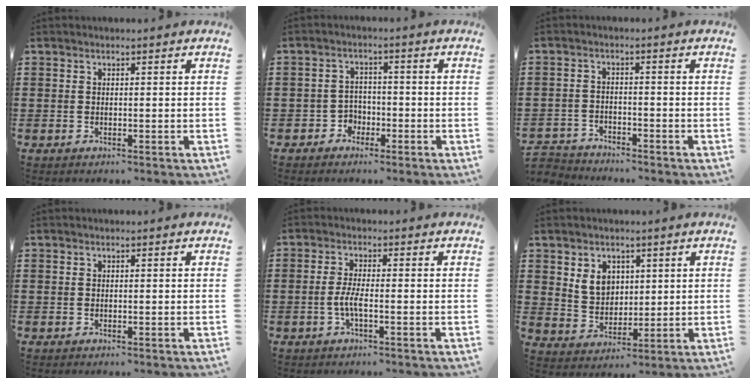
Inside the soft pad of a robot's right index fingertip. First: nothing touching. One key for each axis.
{"total": 2.8, "fx": -1.7, "fy": 2.2, "fz": 0.5, "tx": -0.020, "ty": 0.005, "tz": -0.038}
{"total": 2.8, "fx": -2.8, "fy": 0.5, "fz": -0.3, "tx": -0.004, "ty": -0.001, "tz": -0.062}
{"total": 0.0}
{"total": 3.5, "fx": -1.2, "fy": 0.5, "fz": 3.3, "tx": -0.079, "ty": -0.007, "tz": -0.029}
{"total": 5.4, "fx": 2.2, "fy": 4.3, "fz": 2.3, "tx": -0.055, "ty": 0.011, "tz": 0.039}